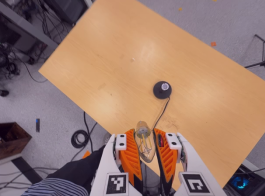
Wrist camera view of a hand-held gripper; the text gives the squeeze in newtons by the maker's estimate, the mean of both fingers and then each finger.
{"total": 23.1, "left": 26.4, "right": 19.7}